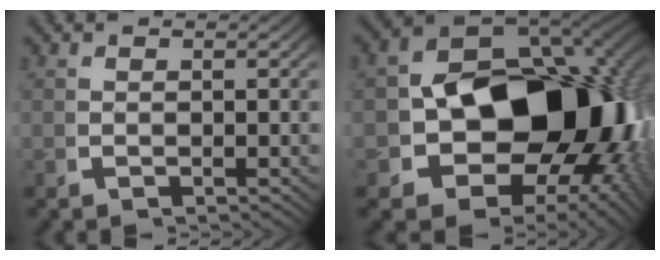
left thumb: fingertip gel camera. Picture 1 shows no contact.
{"total": 26.8, "force": [-2.9, 18.0, 19.6], "torque": [-0.338, -0.087, -0.011]}